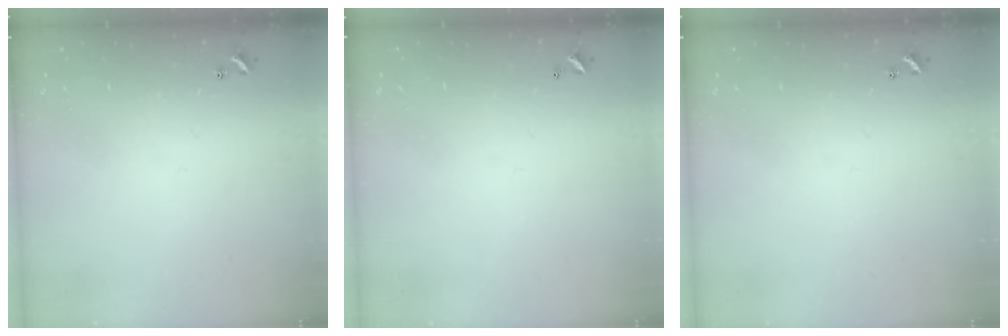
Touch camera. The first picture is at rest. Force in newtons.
{"total": 2.7, "press": 2.7, "slide": 0.1}
{"total": 0.0}